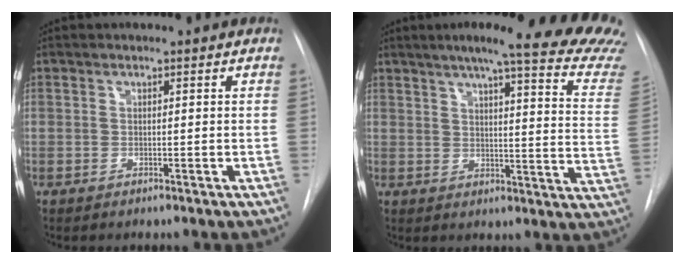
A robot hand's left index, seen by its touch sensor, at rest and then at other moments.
{"total": 25.0, "force": [21.9, 0.7, 12.0], "torque": [-0.150, -0.092, 0.242]}